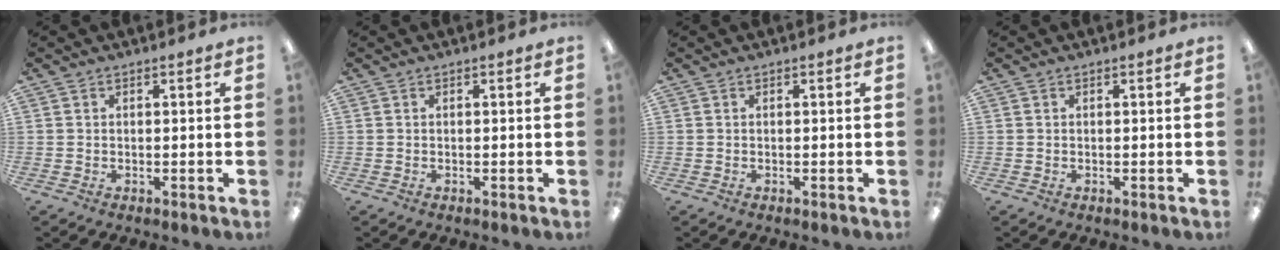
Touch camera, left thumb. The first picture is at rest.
{"total": 0.0}
{"total": 0.0}
{"total": 0.0}